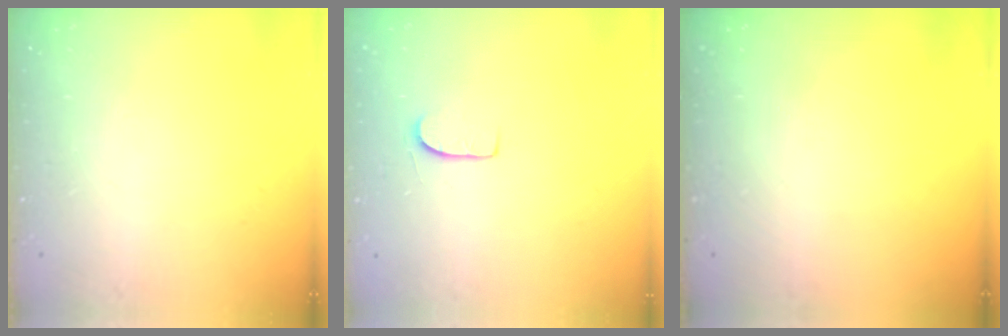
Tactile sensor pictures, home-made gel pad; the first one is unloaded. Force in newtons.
{"total": 6.1, "press": 6.1, "slide": 0.5}
{"total": 0.0}